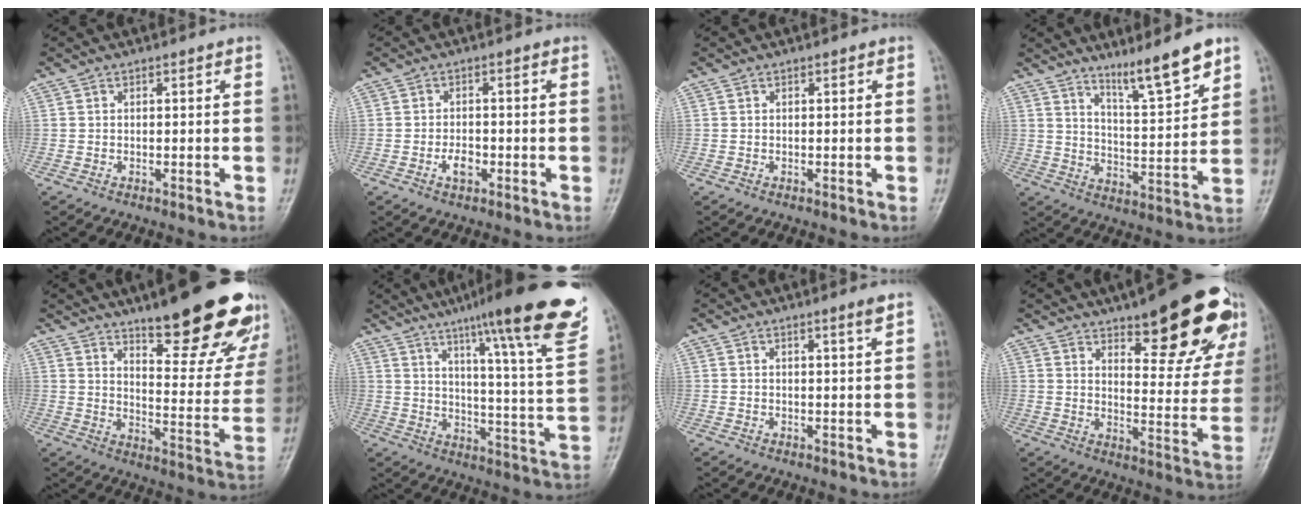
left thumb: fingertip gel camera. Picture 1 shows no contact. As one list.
[{"total": 3.1, "force": [-1.2, 1.8, 2.2], "torque": [-0.034, 0.007, -0.023]}, {"total": 0.0}, {"total": 10.2, "force": [7.7, 0.9, 6.6], "torque": [-0.101, -0.063, 0.135]}, {"total": 23.9, "force": [16.4, 6.4, 16.2], "torque": [-0.177, -0.093, 0.227]}, {"total": 25.1, "force": [16.7, 2.2, 18.6], "torque": [-0.248, -0.068, 0.231]}, {"total": 2.0, "force": [1.3, -0.4, 1.4], "torque": [-0.023, -0.013, 0.023]}, {"total": 22.4, "force": [14.4, 7.0, 15.7], "torque": [-0.162, -0.072, 0.189]}]